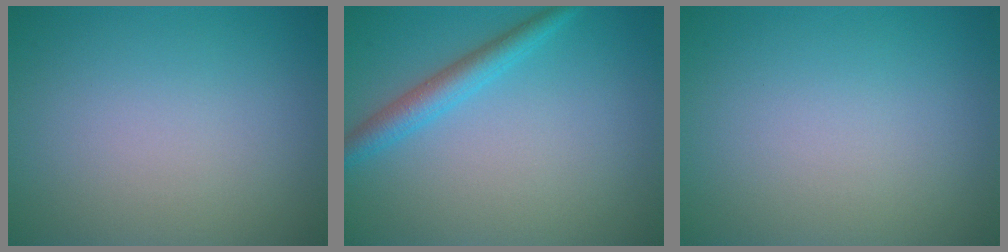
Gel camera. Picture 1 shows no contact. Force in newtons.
{"total": 2.7, "press": 2.7, "slide": 0.3}
{"total": 0.0}